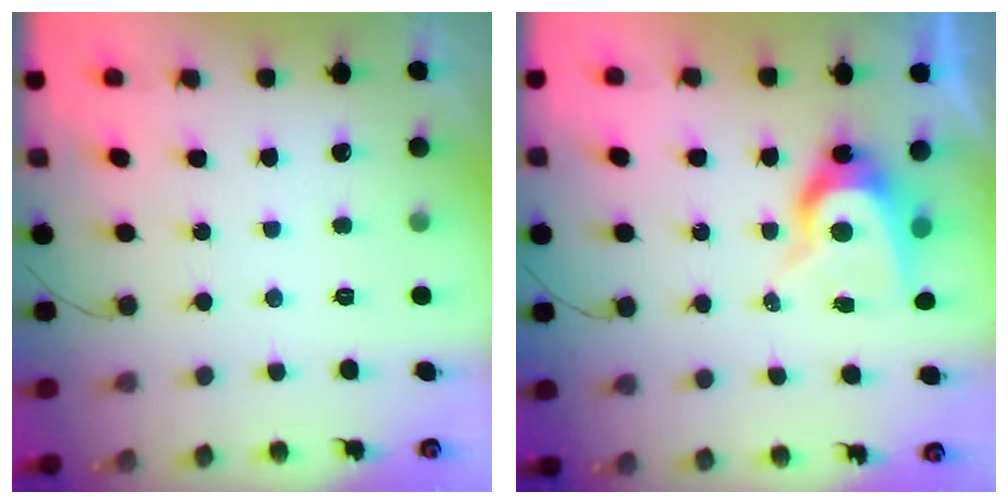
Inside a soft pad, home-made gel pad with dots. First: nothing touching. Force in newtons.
{"total": 8.1, "press": 8.0, "slide": 0.4}